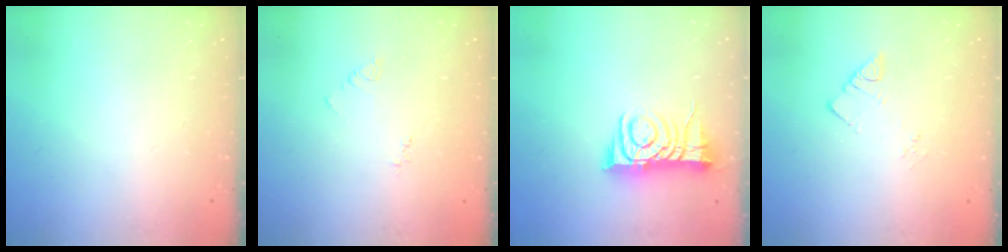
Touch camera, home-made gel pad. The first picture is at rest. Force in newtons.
{"total": 2.9, "press": 2.9, "slide": 0.4}
{"total": 8.0, "press": 8.0, "slide": 0.7}
{"total": 2.6, "press": 2.6, "slide": 0.1}